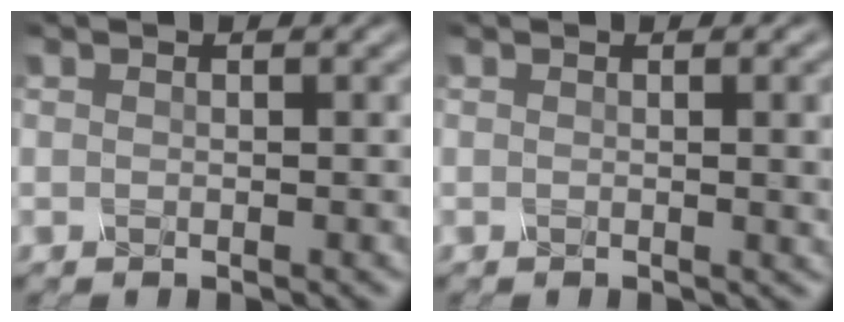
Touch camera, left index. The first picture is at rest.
{"total": 3.4, "force": [0.3, 1.2, 3.2], "torque": [-0.027, 0.005, 0.002]}